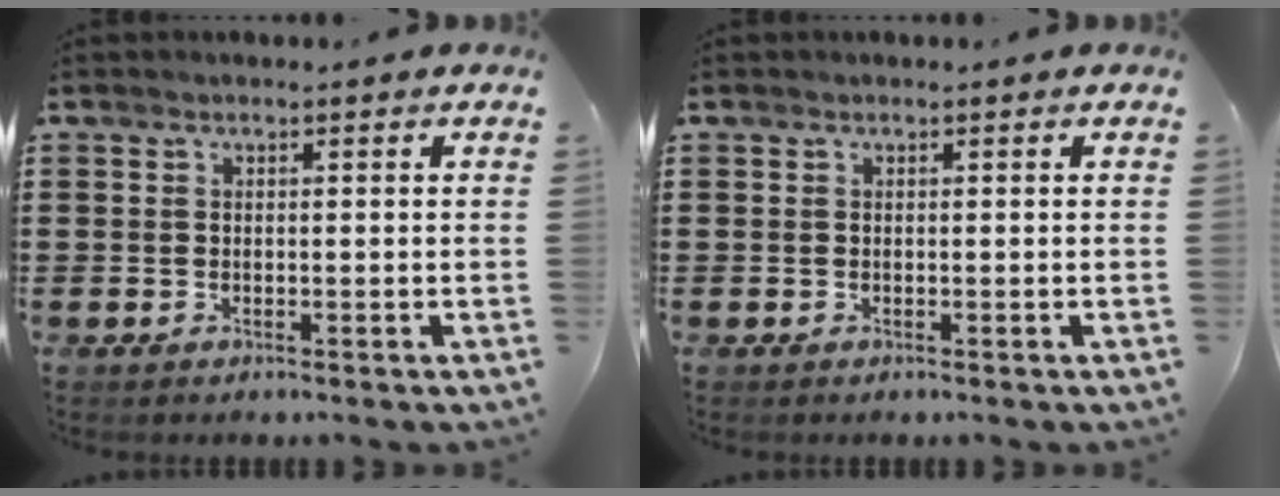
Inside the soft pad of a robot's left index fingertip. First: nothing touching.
{"total": 0.0}